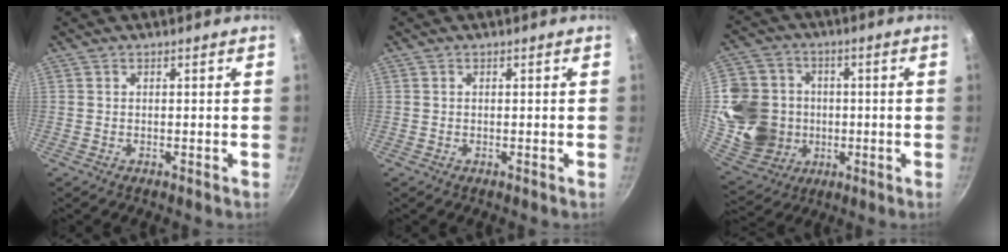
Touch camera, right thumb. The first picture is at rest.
{"total": 0.0}
{"total": 16.0, "force": [-0.9, 14.4, 6.8], "torque": [-0.105, 0.017, -0.008]}